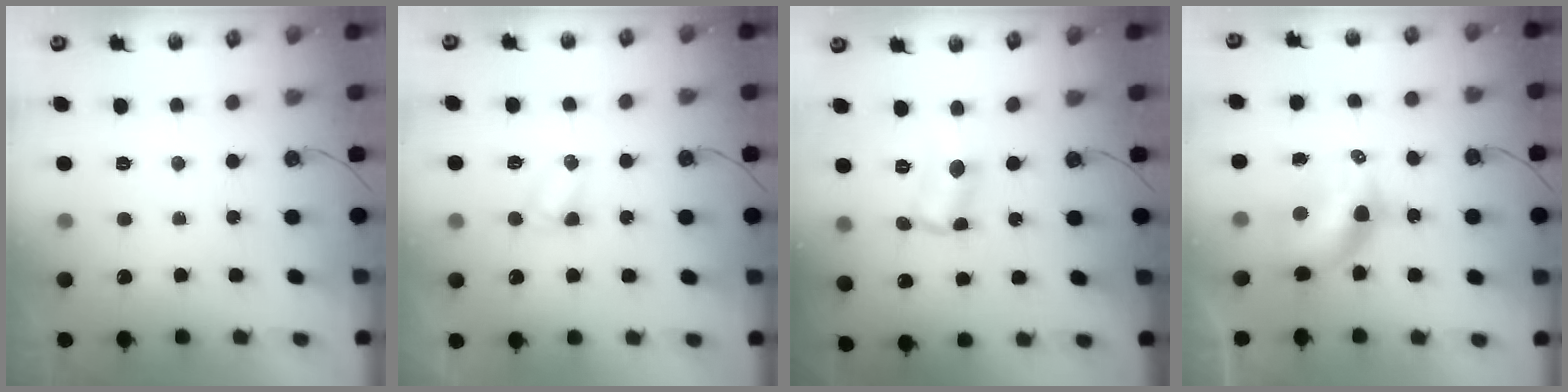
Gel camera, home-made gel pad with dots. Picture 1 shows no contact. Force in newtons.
{"total": 3.6, "press": 3.6, "slide": 0.4}
{"total": 1.8, "press": 1.6, "slide": 0.7}
{"total": 7.4, "press": 7.4, "slide": 0.6}